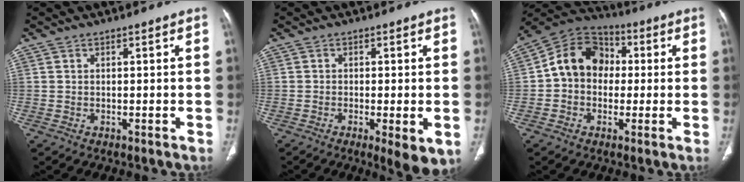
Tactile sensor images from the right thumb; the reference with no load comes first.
{"total": 6.3, "force": [-1.9, 1.5, 5.8], "torque": [-0.089, -0.017, -0.028]}
{"total": 12.3, "force": [0.6, 10.1, 7.0], "torque": [-0.091, 0.035, -0.005]}